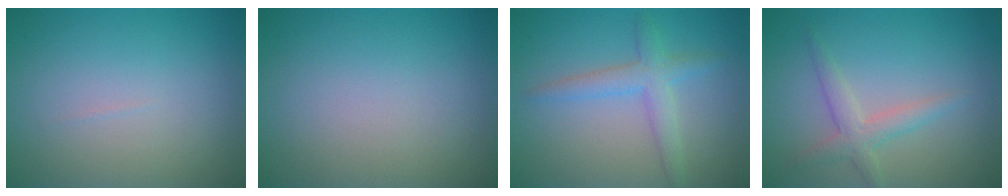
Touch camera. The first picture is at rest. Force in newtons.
{"total": 0.0}
{"total": 2.9, "press": 2.9, "slide": 0.1}
{"total": 2.4, "press": 2.4, "slide": 0.1}